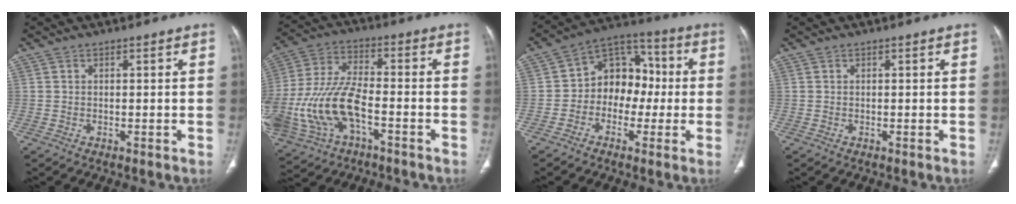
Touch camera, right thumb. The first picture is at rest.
{"total": 17.7, "force": [-5.4, 9.1, 14.1], "torque": [-0.312, 0.025, -0.094]}
{"total": 11.5, "force": [-1.3, 9.0, 7.0], "torque": [-0.064, 0.043, -0.036]}
{"total": 0.0}